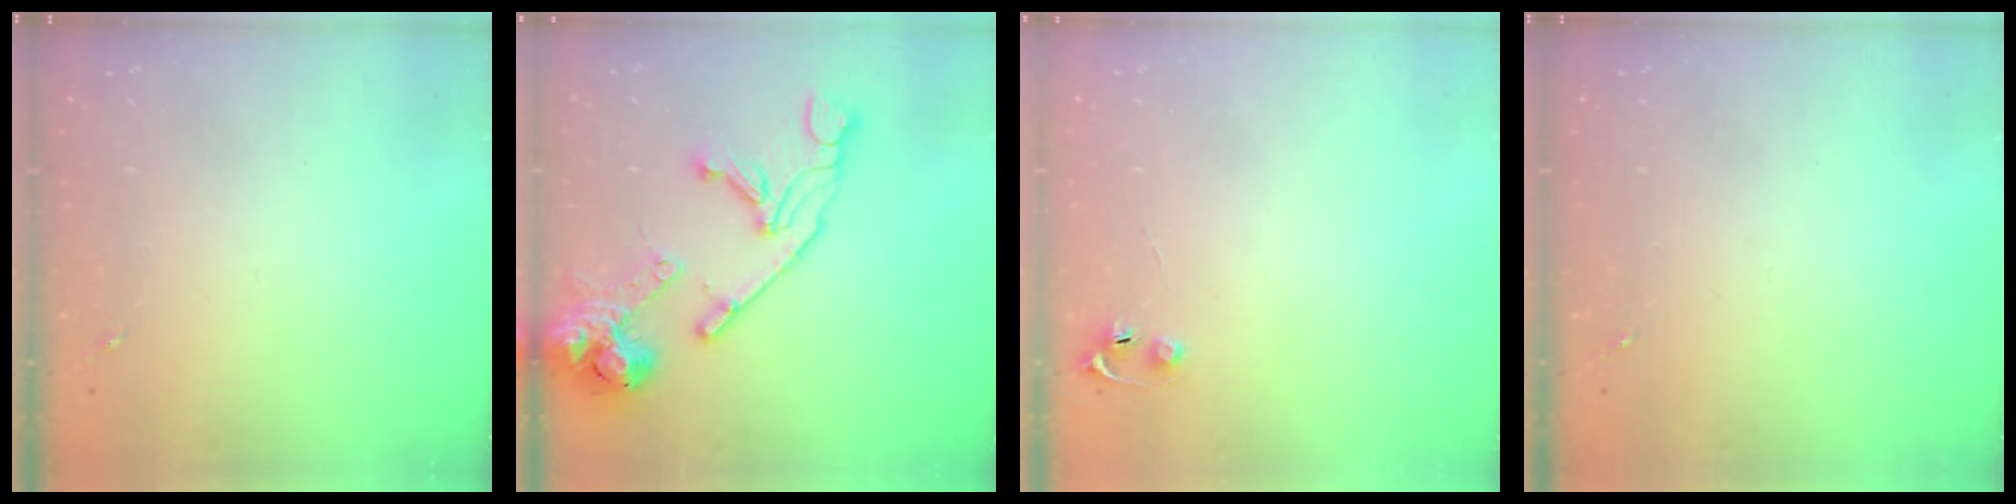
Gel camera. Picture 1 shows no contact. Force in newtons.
{"total": 18.4, "press": 18.2, "slide": 2.3}
{"total": 4.0, "press": 4.0, "slide": 0.5}
{"total": 0.0}